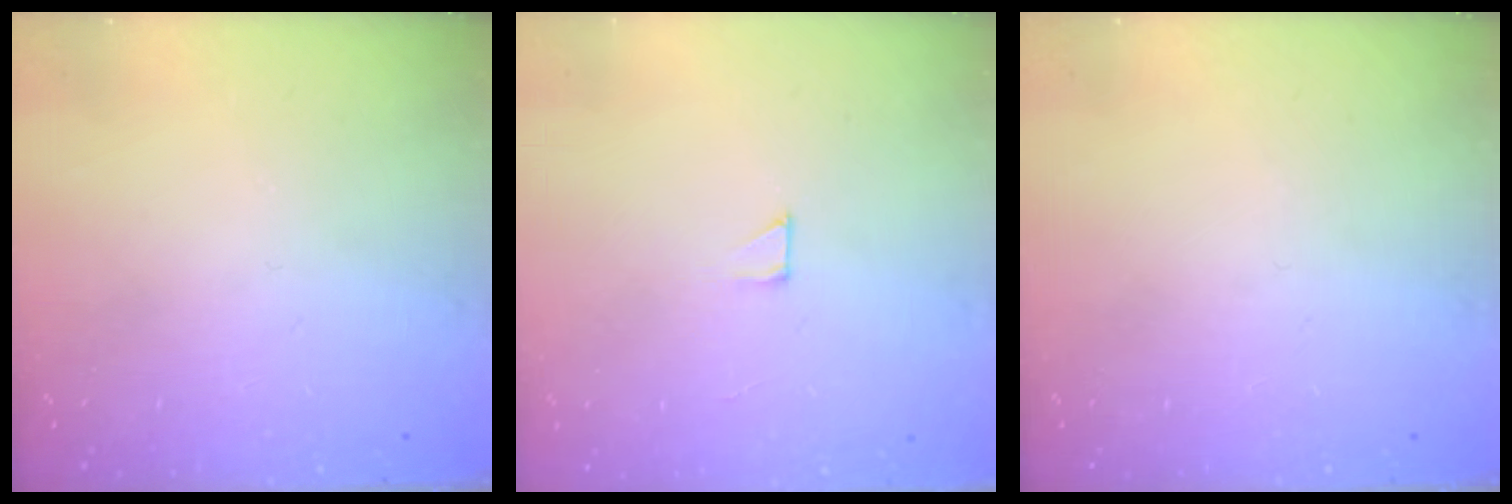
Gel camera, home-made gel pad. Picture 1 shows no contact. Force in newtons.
{"total": 1.9, "press": 1.9, "slide": 0.1}
{"total": 0.0}